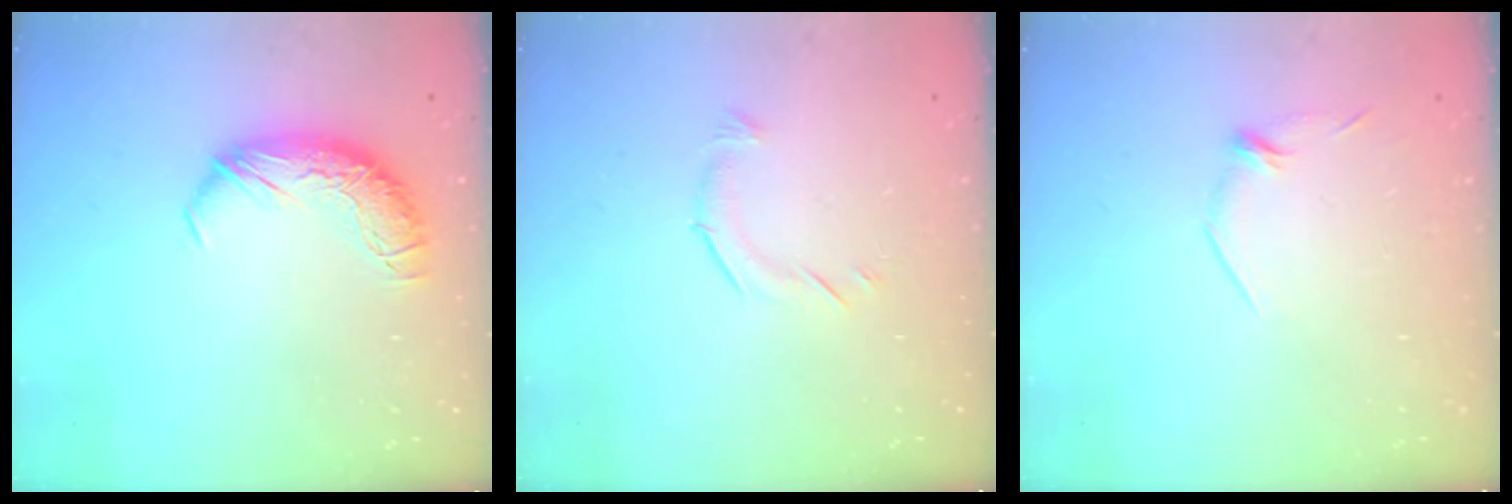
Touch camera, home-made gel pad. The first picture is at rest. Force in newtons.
{"total": 6.2, "press": 6.1, "slide": 1.1}
{"total": 7.0, "press": 6.9, "slide": 0.9}